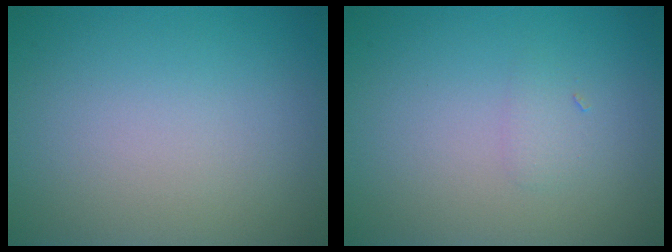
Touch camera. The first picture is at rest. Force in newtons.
{"total": 0.8, "press": 0.8, "slide": 0.1}